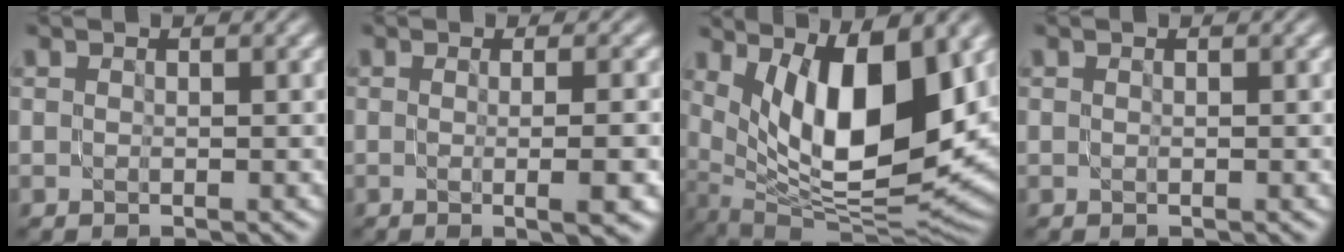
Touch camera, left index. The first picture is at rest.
{"total": 5.1, "force": [-0.3, 1.6, 4.8], "torque": [-0.039, 0.009, -0.012]}
{"total": 13.9, "force": [3.8, 5.4, 12.3], "torque": [-0.190, -0.017, 0.069]}
{"total": 0.0}